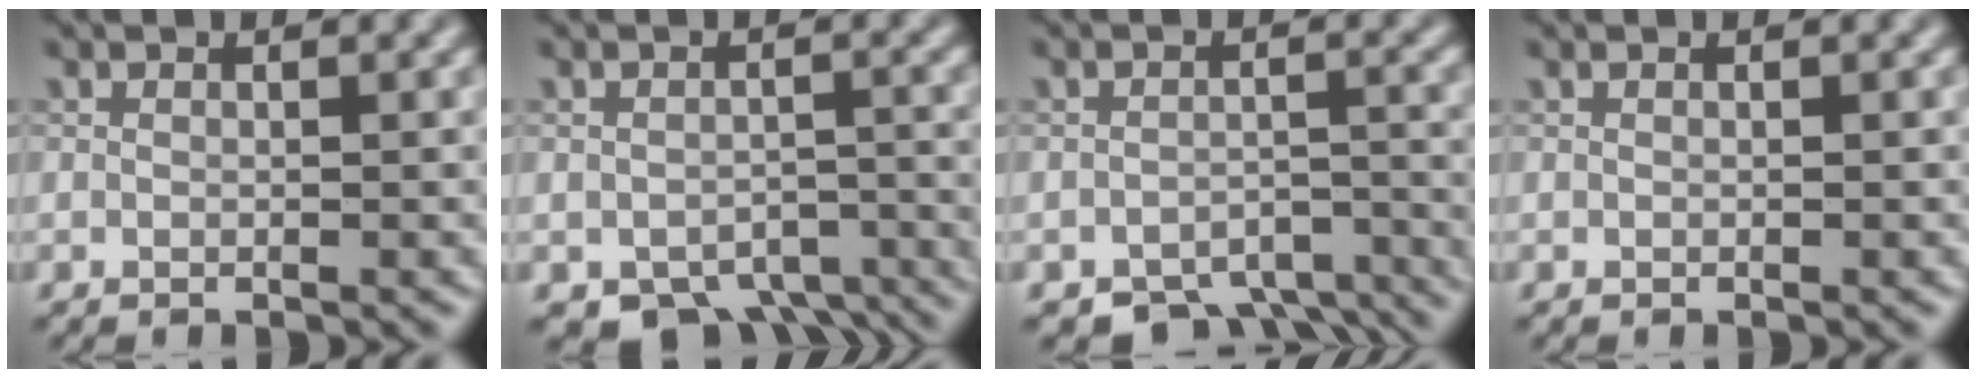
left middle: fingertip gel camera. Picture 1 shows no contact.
{"total": 5.9, "force": [-4.2, 3.0, 2.8], "torque": [-0.027, -0.022, -0.055]}
{"total": 6.5, "force": [-5.6, 2.4, 2.3], "torque": [-0.025, -0.018, -0.077]}
{"total": 0.0}